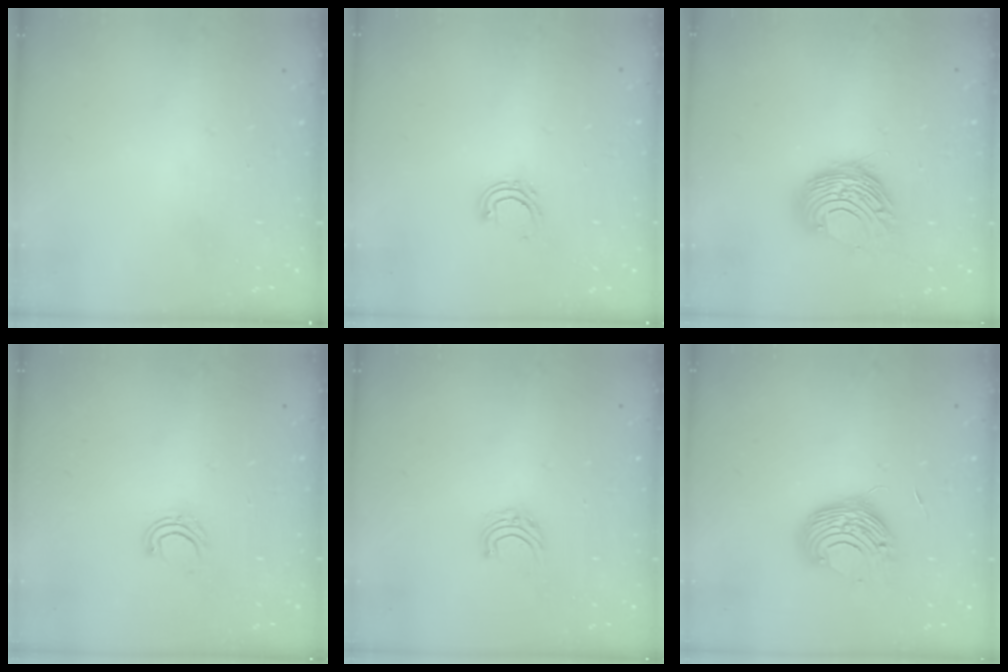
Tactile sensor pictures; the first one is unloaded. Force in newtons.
{"total": 5.7, "press": 5.7, "slide": 0.6}
{"total": 10.9, "press": 10.9, "slide": 0.6}
{"total": 5.0, "press": 4.9, "slide": 1.0}
{"total": 5.0, "press": 5.0, "slide": 0.4}
{"total": 9.4, "press": 9.4, "slide": 0.3}